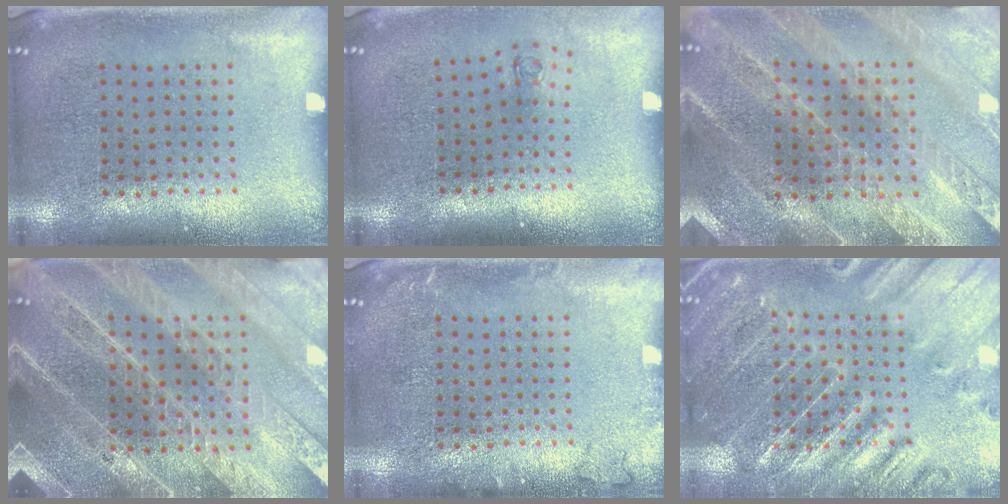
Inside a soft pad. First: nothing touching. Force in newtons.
{"total": 0.7, "press": 0.3, "slide": 0.6}
{"total": 2.4, "press": 2.4, "slide": 0.3}
{"total": 4.4, "press": 3.9, "slide": 2.0}
{"total": 1.1, "press": 1.0, "slide": 0.3}
{"total": 3.1, "press": 3.1, "slide": 0.6}